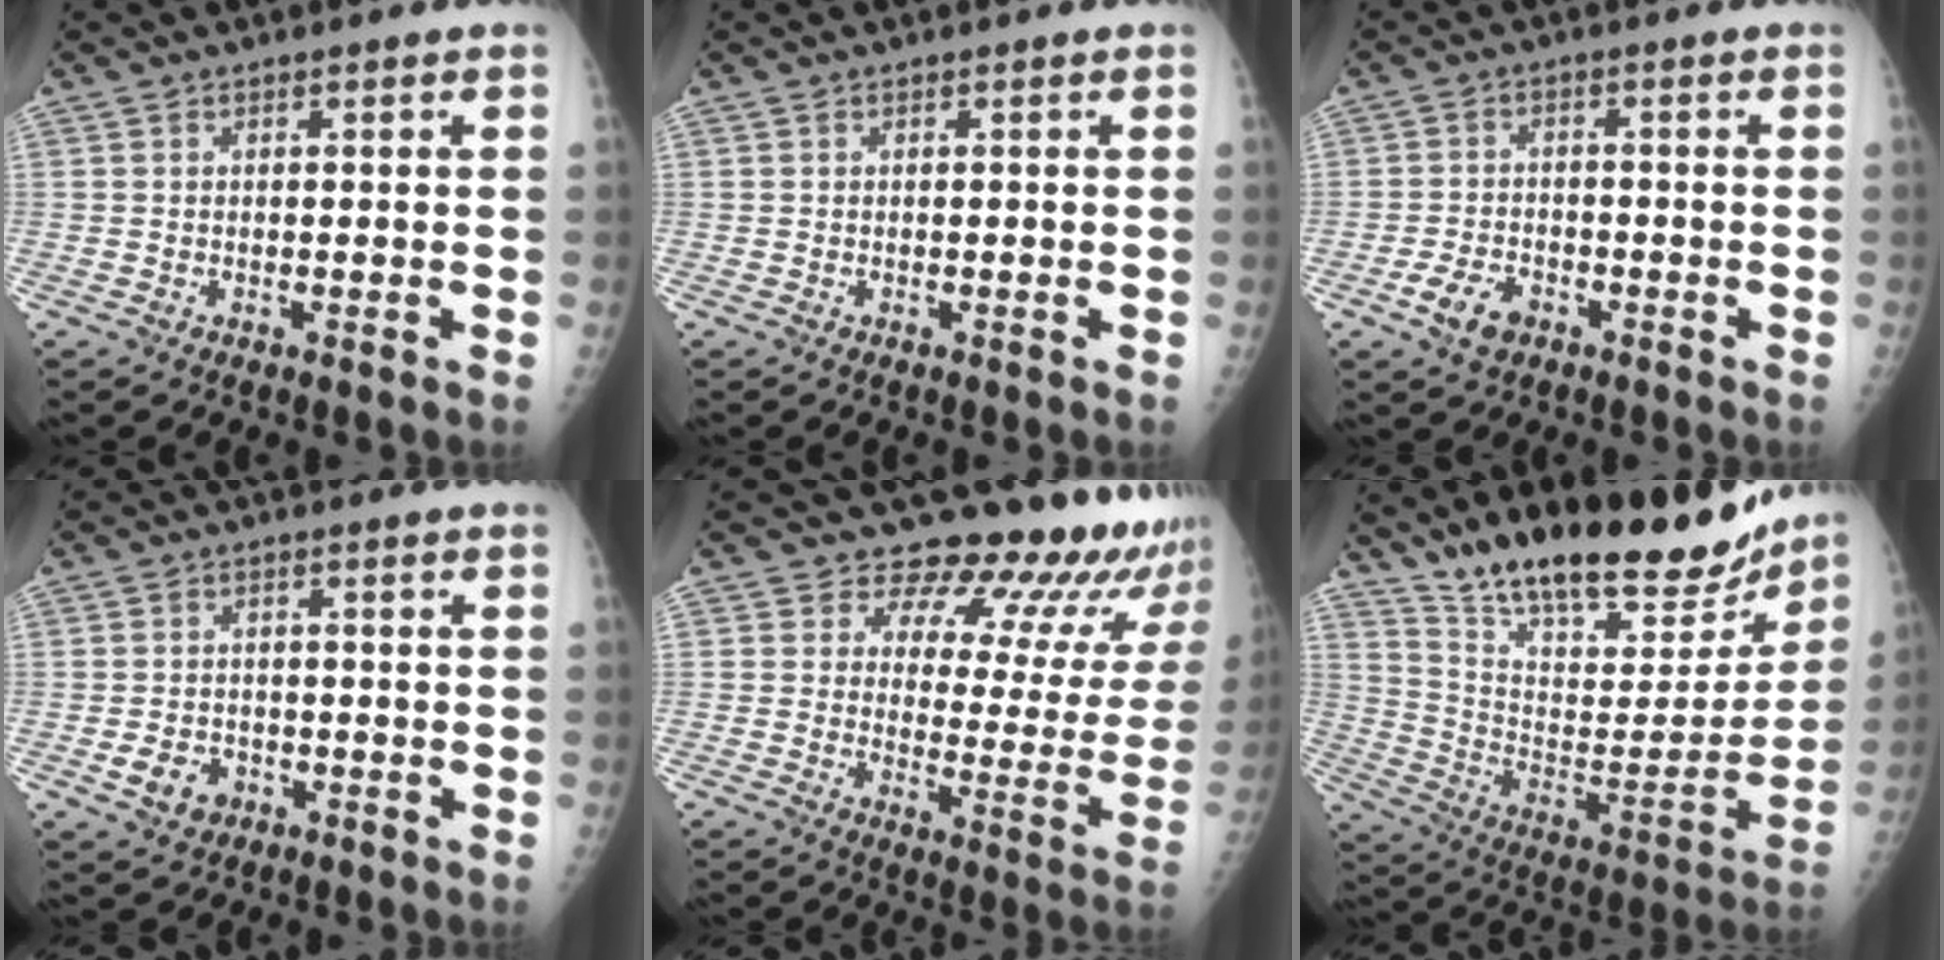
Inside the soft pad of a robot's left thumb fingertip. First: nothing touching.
{"total": 0.0}
{"total": 5.2, "force": [-2.8, 3.3, 2.9], "torque": [-0.051, 0.012, -0.048]}
{"total": 4.3, "force": [-1.6, 3.4, 2.0], "torque": [-0.026, 0.006, -0.022]}
{"total": 18.5, "force": [17.2, 5.6, 4.0], "torque": [0.006, -0.151, 0.193]}
{"total": 27.5, "force": [21.6, 9.1, 14.4], "torque": [-0.192, -0.091, 0.335]}